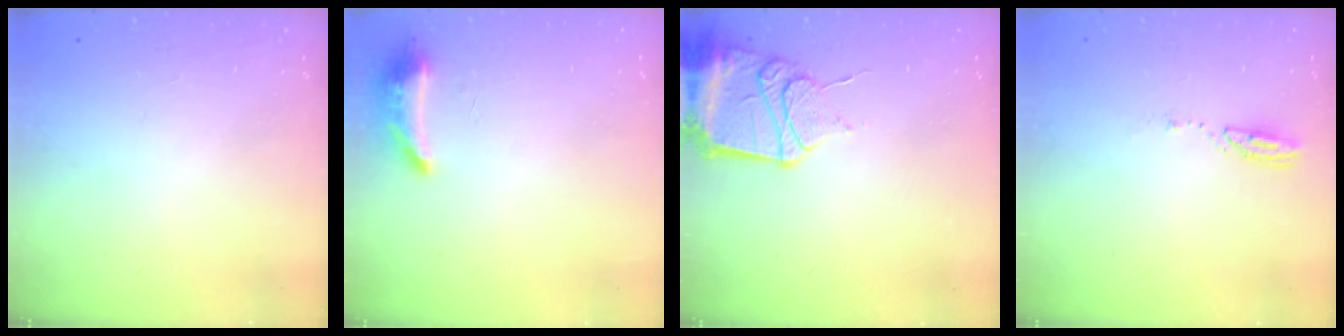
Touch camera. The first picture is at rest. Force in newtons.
{"total": 14.6, "press": 9.9, "slide": 10.8}
{"total": 13.0, "press": 13.0, "slide": 1.5}
{"total": 5.1, "press": 5.1, "slide": 0.5}